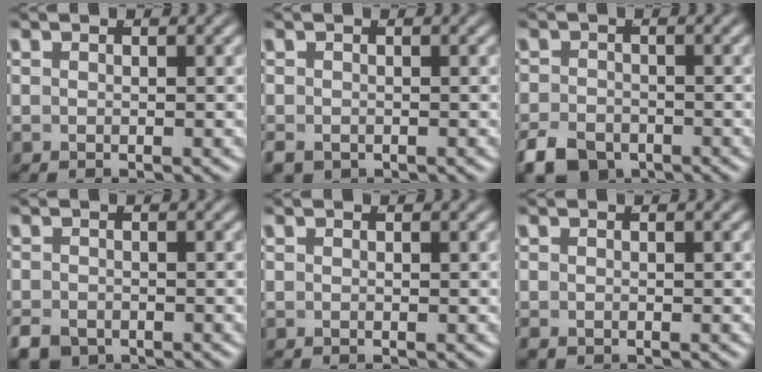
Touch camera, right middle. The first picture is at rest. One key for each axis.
{"total": 2.0, "fx": -1.4, "fy": 1.2, "fz": 0.6, "tx": -0.019, "ty": -0.021, "tz": -0.013}
{"total": 4.4, "fx": -3.5, "fy": 2.3, "fz": 1.5, "tx": -0.014, "ty": -0.018, "tz": -0.058}
{"total": 2.9, "fx": -2.3, "fy": 1.5, "fz": 0.8, "tx": -0.011, "ty": -0.017, "tz": -0.034}
{"total": 0.0}
{"total": 0.9, "fx": -0.8, "fy": 0.4, "fz": 0.3, "tx": -0.007, "ty": -0.012, "tz": -0.007}